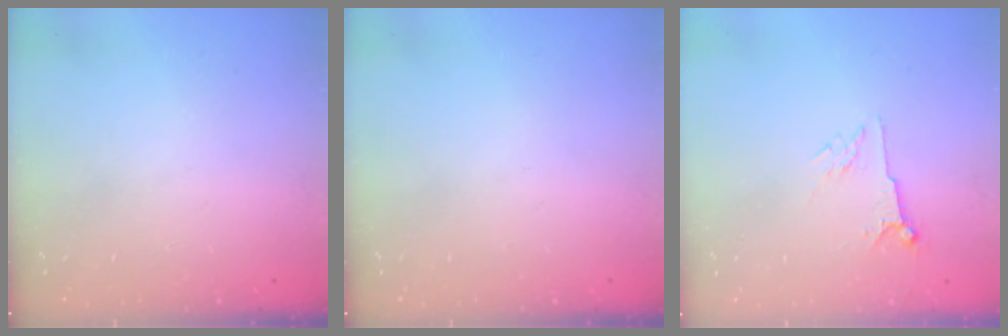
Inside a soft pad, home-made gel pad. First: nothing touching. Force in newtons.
{"total": 0.0}
{"total": 4.1, "press": 4.0, "slide": 0.5}